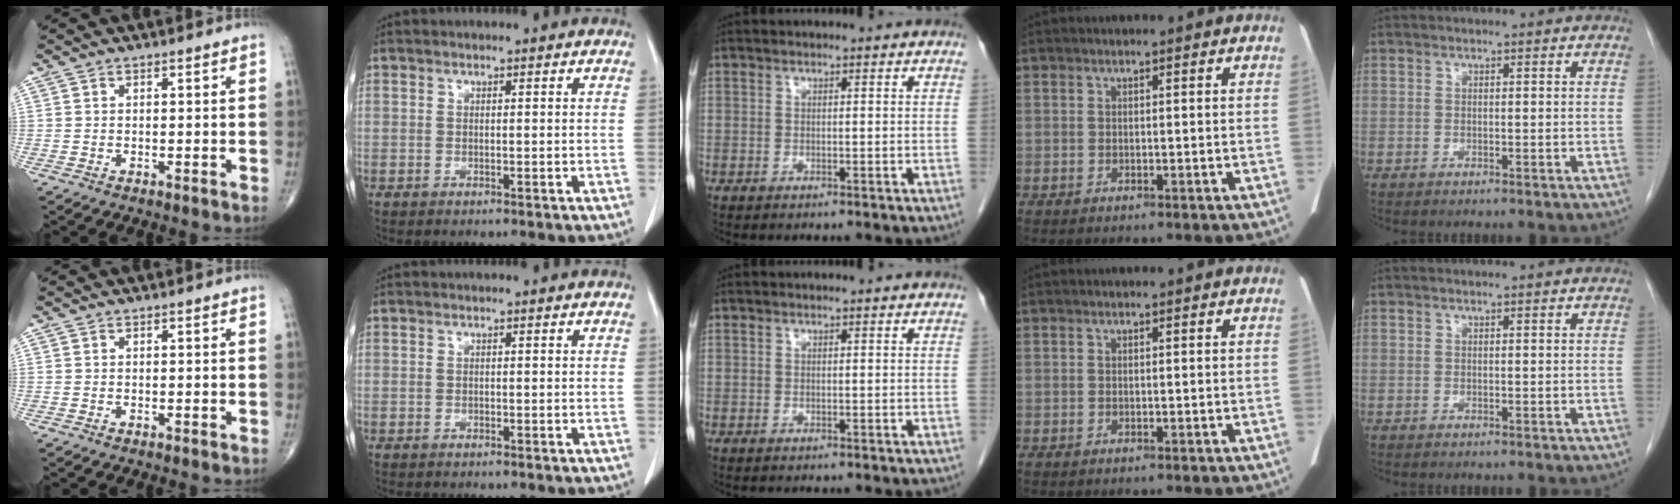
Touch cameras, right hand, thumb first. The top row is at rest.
{}